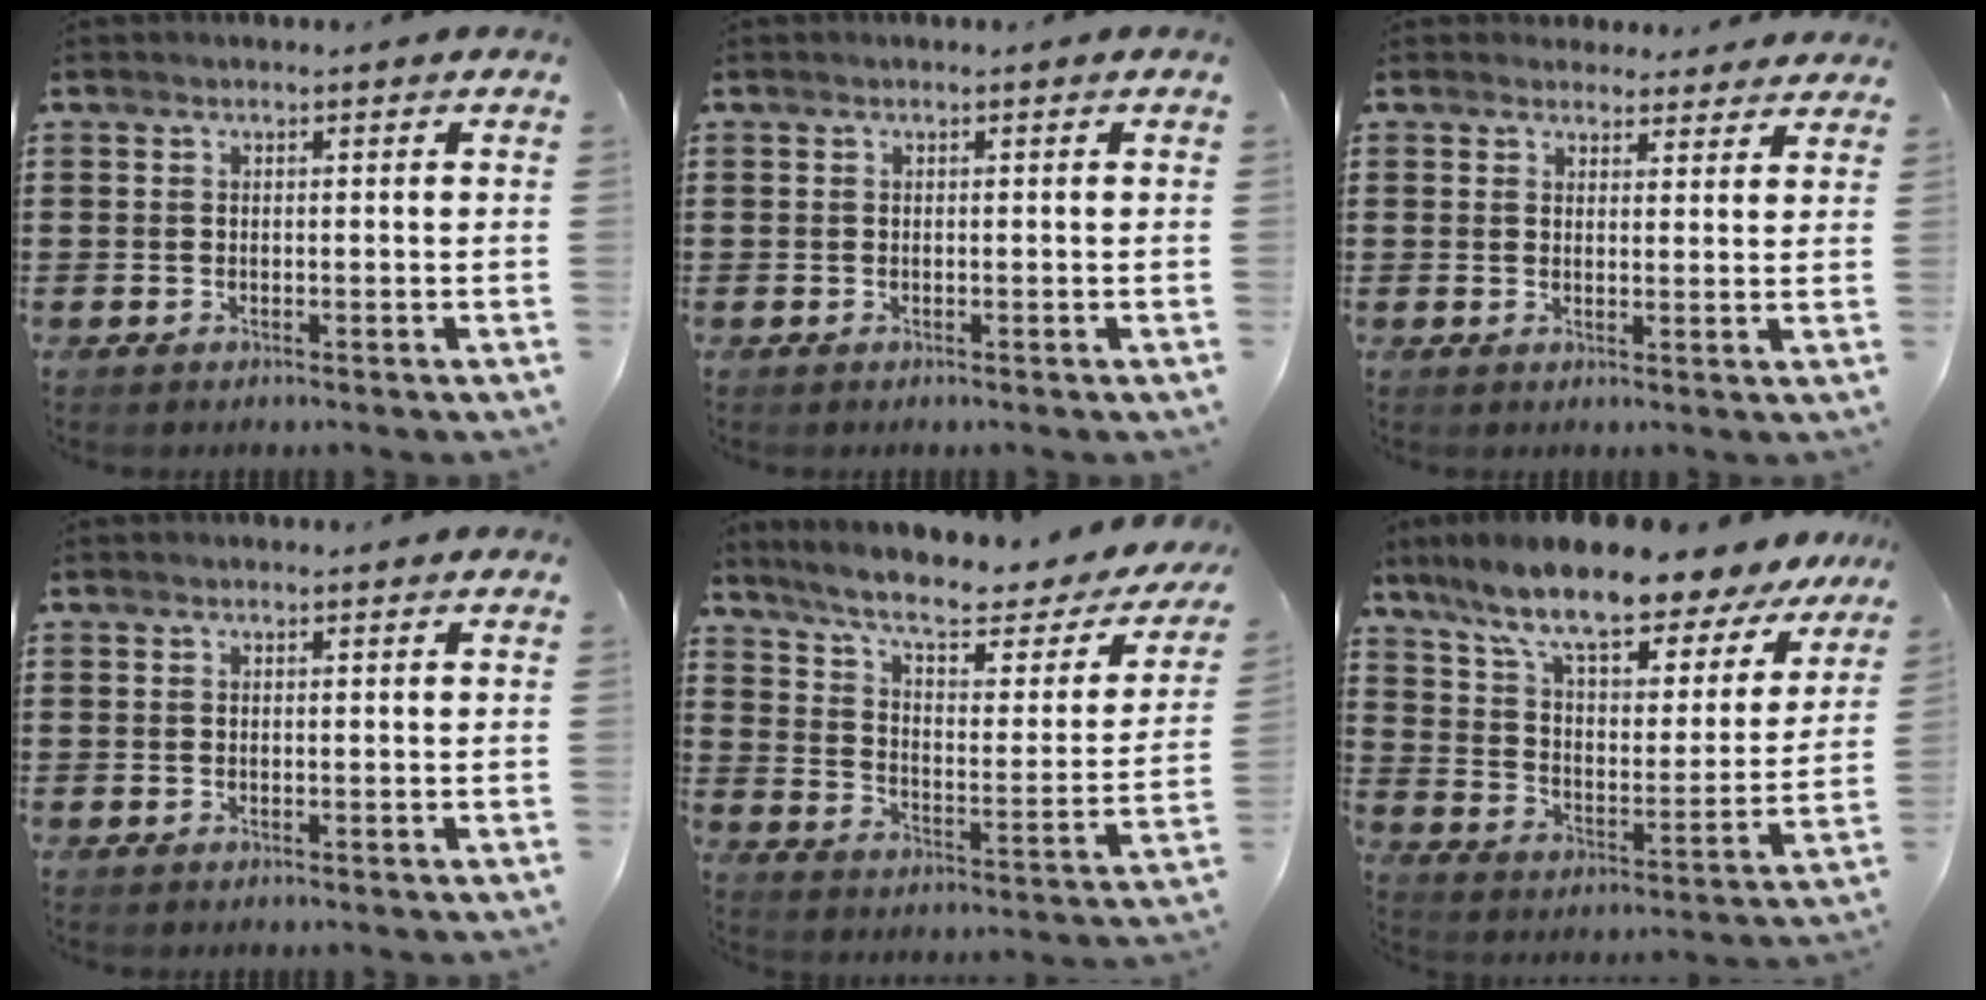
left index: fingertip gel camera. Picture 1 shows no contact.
{"total": 0.0}
{"total": 3.2, "force": [2.9, 1.2, 0.3], "torque": [-0.007, -0.007, 0.054]}
{"total": 0.0}
{"total": 8.6, "force": [6.5, 1.5, 5.4], "torque": [-0.114, -0.044, 0.106]}
{"total": 11.6, "force": [9.7, 1.8, 6.2], "torque": [-0.152, -0.060, 0.163]}